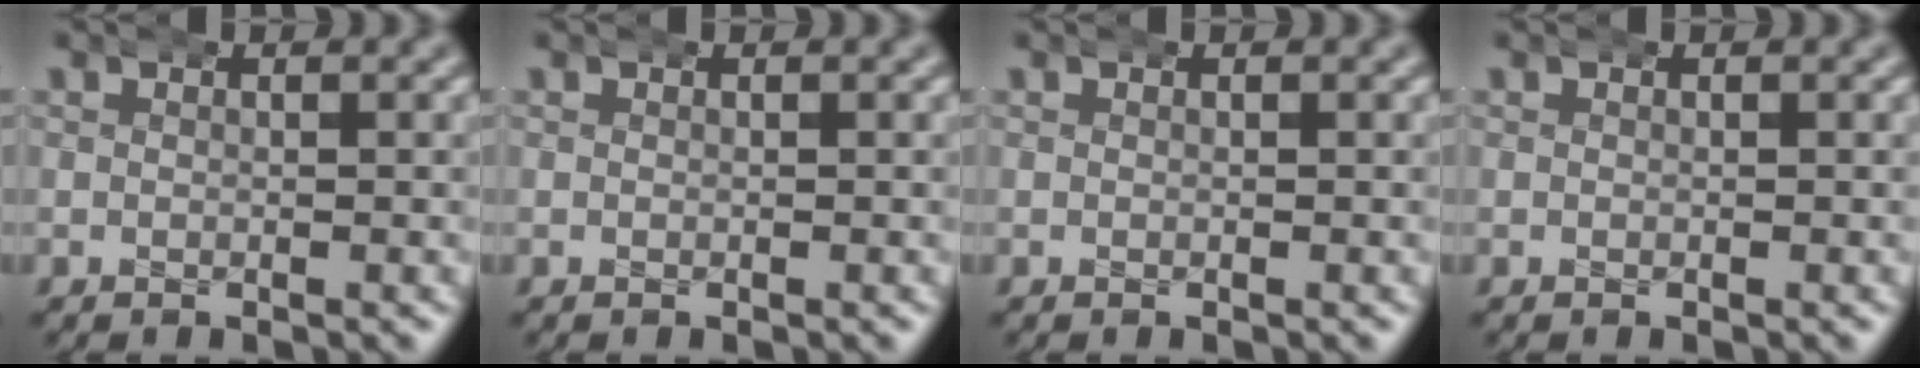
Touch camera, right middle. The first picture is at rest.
{"total": 0.0}
{"total": 0.0}
{"total": 0.0}